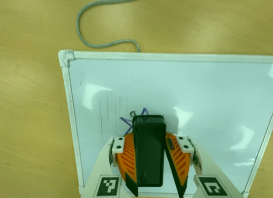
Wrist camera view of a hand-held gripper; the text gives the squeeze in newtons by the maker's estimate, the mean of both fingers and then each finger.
{"total": 11.6, "left": 13.2, "right": 10.0}